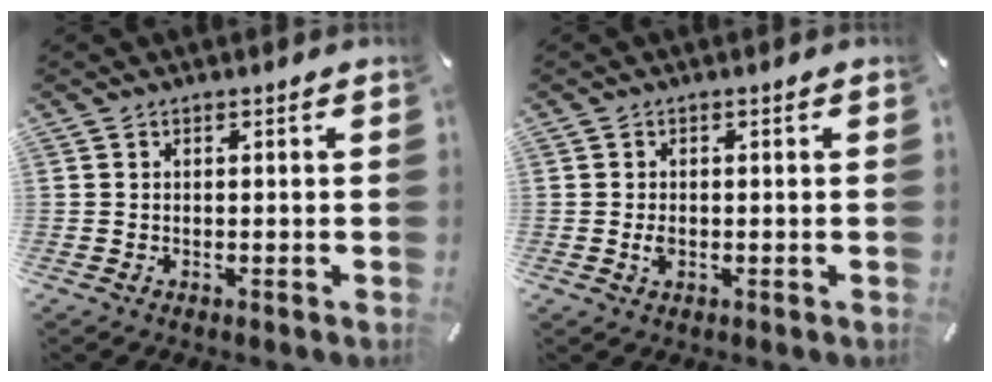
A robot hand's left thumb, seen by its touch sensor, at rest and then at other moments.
{"total": 2.2, "force": [-0.3, 1.5, 1.6], "torque": [-0.038, 0.000, -0.007]}